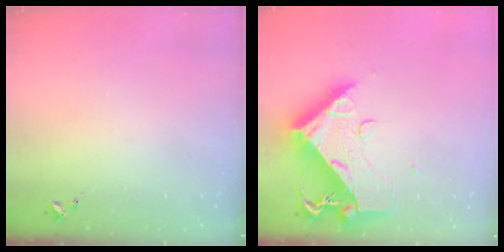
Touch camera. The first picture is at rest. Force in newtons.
{"total": 14.6, "press": 14.5, "slide": 1.5}